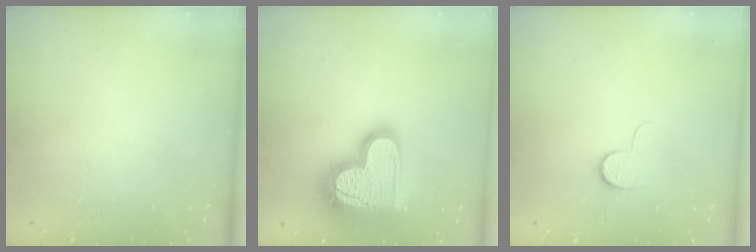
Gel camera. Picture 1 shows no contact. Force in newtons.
{"total": 23.3, "press": 23.2, "slide": 1.9}
{"total": 5.3, "press": 5.3, "slide": 0.5}